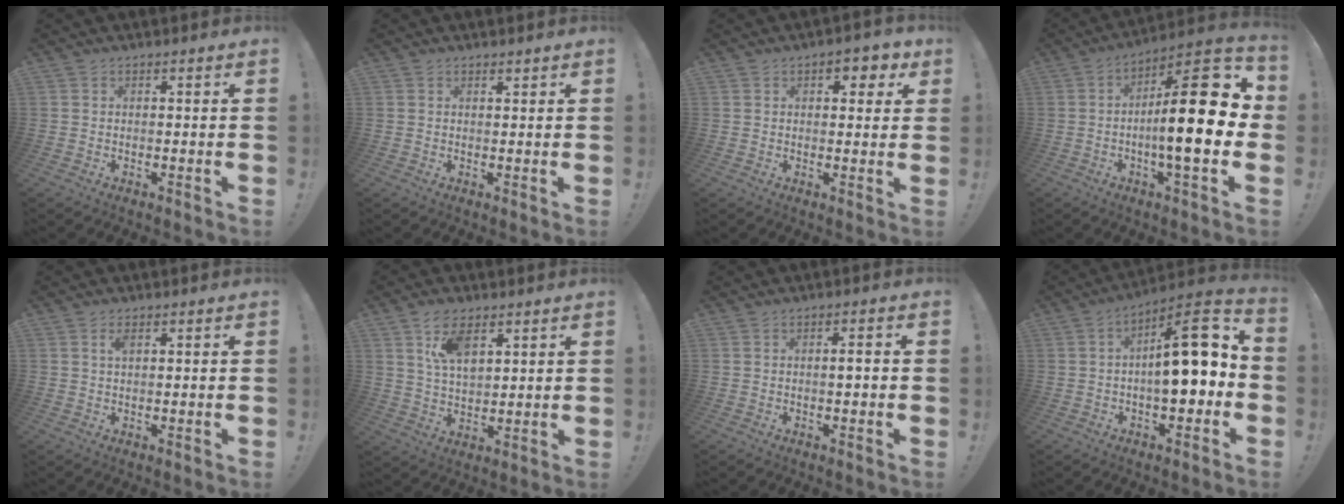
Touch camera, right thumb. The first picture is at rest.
{"total": 0.8, "force": [0.8, 0.3, 0.0], "torque": [0.014, -0.007, 0.012]}
{"total": 5.1, "force": [2.2, 3.1, 3.4], "torque": [-0.024, -0.010, 0.031]}
{"total": 22.1, "force": [-0.1, 5.9, 21.3], "torque": [-0.335, -0.007, -0.011]}
{"total": 1.9, "force": [0.7, 0.8, 1.6], "torque": [-0.023, -0.002, 0.009]}
{"total": 9.6, "force": [5.4, 5.0, 6.1], "torque": [-0.105, -0.016, 0.100]}
{"total": 2.1, "force": [-0.2, 0.2, 2.1], "torque": [-0.030, 0.000, -0.008]}
{"total": 17.4, "force": [0.5, 6.8, 16.0], "torque": [-0.206, 0.000, 0.006]}